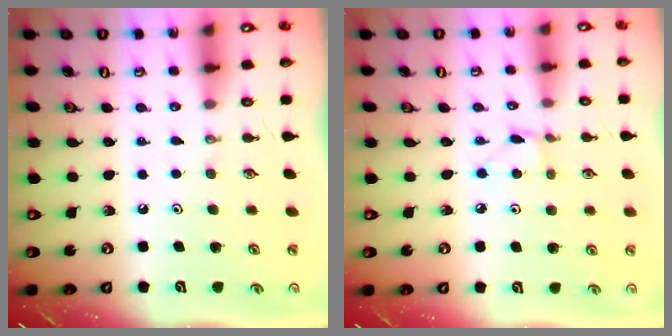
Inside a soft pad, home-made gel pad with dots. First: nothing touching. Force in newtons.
{"total": 2.6, "press": 2.6, "slide": 0.4}